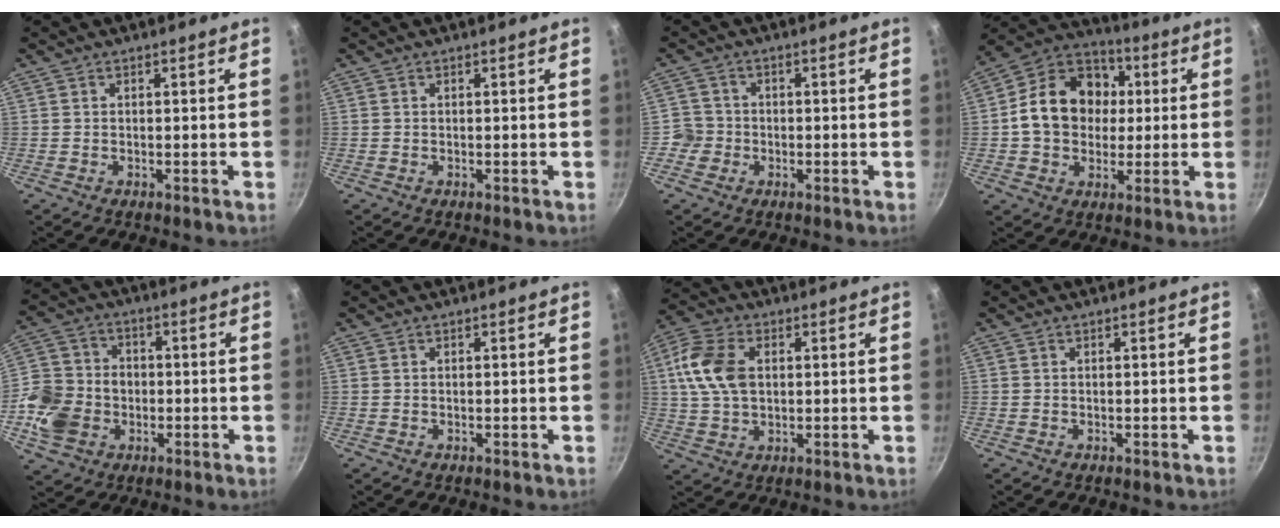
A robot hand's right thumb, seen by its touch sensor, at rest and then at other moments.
{"total": 0.0}
{"total": 3.8, "force": [-1.3, 3.6, 0.5], "torque": [0.020, 0.017, -0.029]}
{"total": 17.0, "force": [1.5, 13.7, 9.9], "torque": [-0.136, 0.026, 0.014]}
{"total": 13.7, "force": [-2.7, 11.4, 7.2], "torque": [-0.128, 0.026, -0.056]}
{"total": 0.0}
{"total": 11.4, "force": [2.0, 7.5, 8.3], "torque": [-0.154, 0.011, 0.030]}
{"total": 0.0}